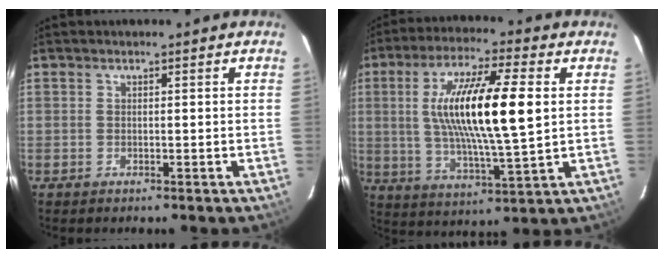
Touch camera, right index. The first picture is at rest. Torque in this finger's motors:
{"motor_torque": [2.13, 0.01, 1.05, 0.21]}